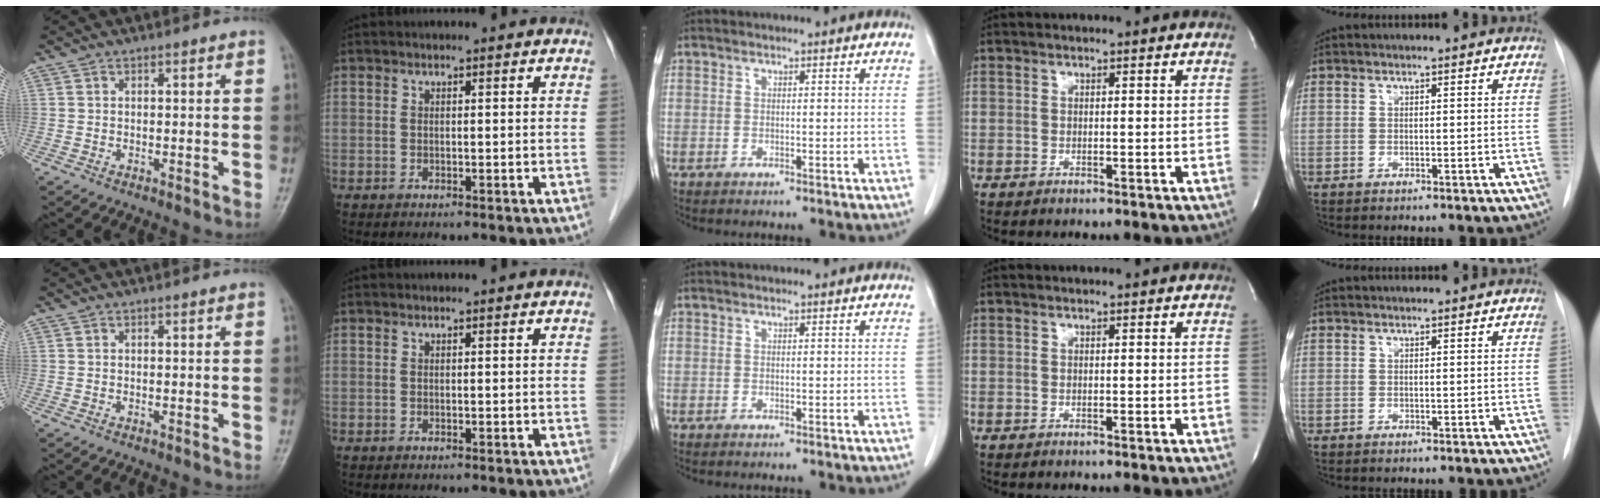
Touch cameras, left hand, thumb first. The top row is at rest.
{}